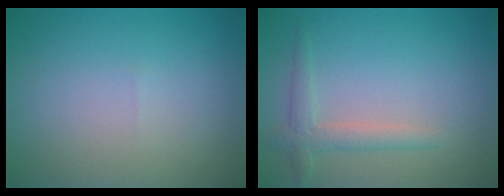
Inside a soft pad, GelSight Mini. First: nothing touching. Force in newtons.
{"total": 2.1, "press": 2.1, "slide": 0.1}